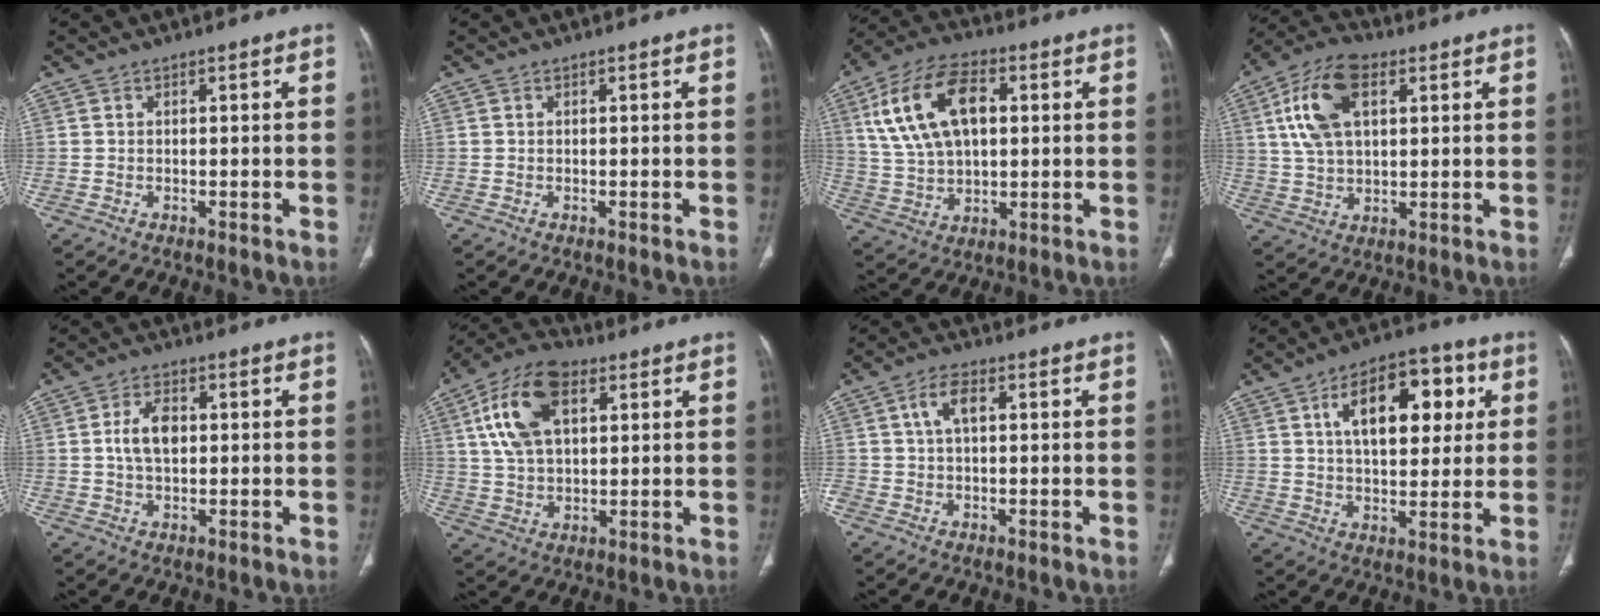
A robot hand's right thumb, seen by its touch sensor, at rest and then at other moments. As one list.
[{"total": 0.0}, {"total": 17.0, "force": [4.7, 9.8, 13.1], "torque": [-0.236, 0.009, 0.089]}, {"total": 13.8, "force": [4.6, 7.6, 10.5], "torque": [-0.203, 0.008, 0.088]}, {"total": 5.9, "force": [0.7, 3.5, 4.7], "torque": [-0.086, 0.005, 0.010]}, {"total": 15.0, "force": [5.3, 8.5, 11.2], "torque": [-0.209, 0.007, 0.098]}, {"total": 4.8, "force": [1.2, 2.6, 3.9], "torque": [-0.078, 0.013, 0.022]}, {"total": 16.2, "force": [5.2, 8.7, 12.6], "torque": [-0.155, 0.004, 0.080]}]